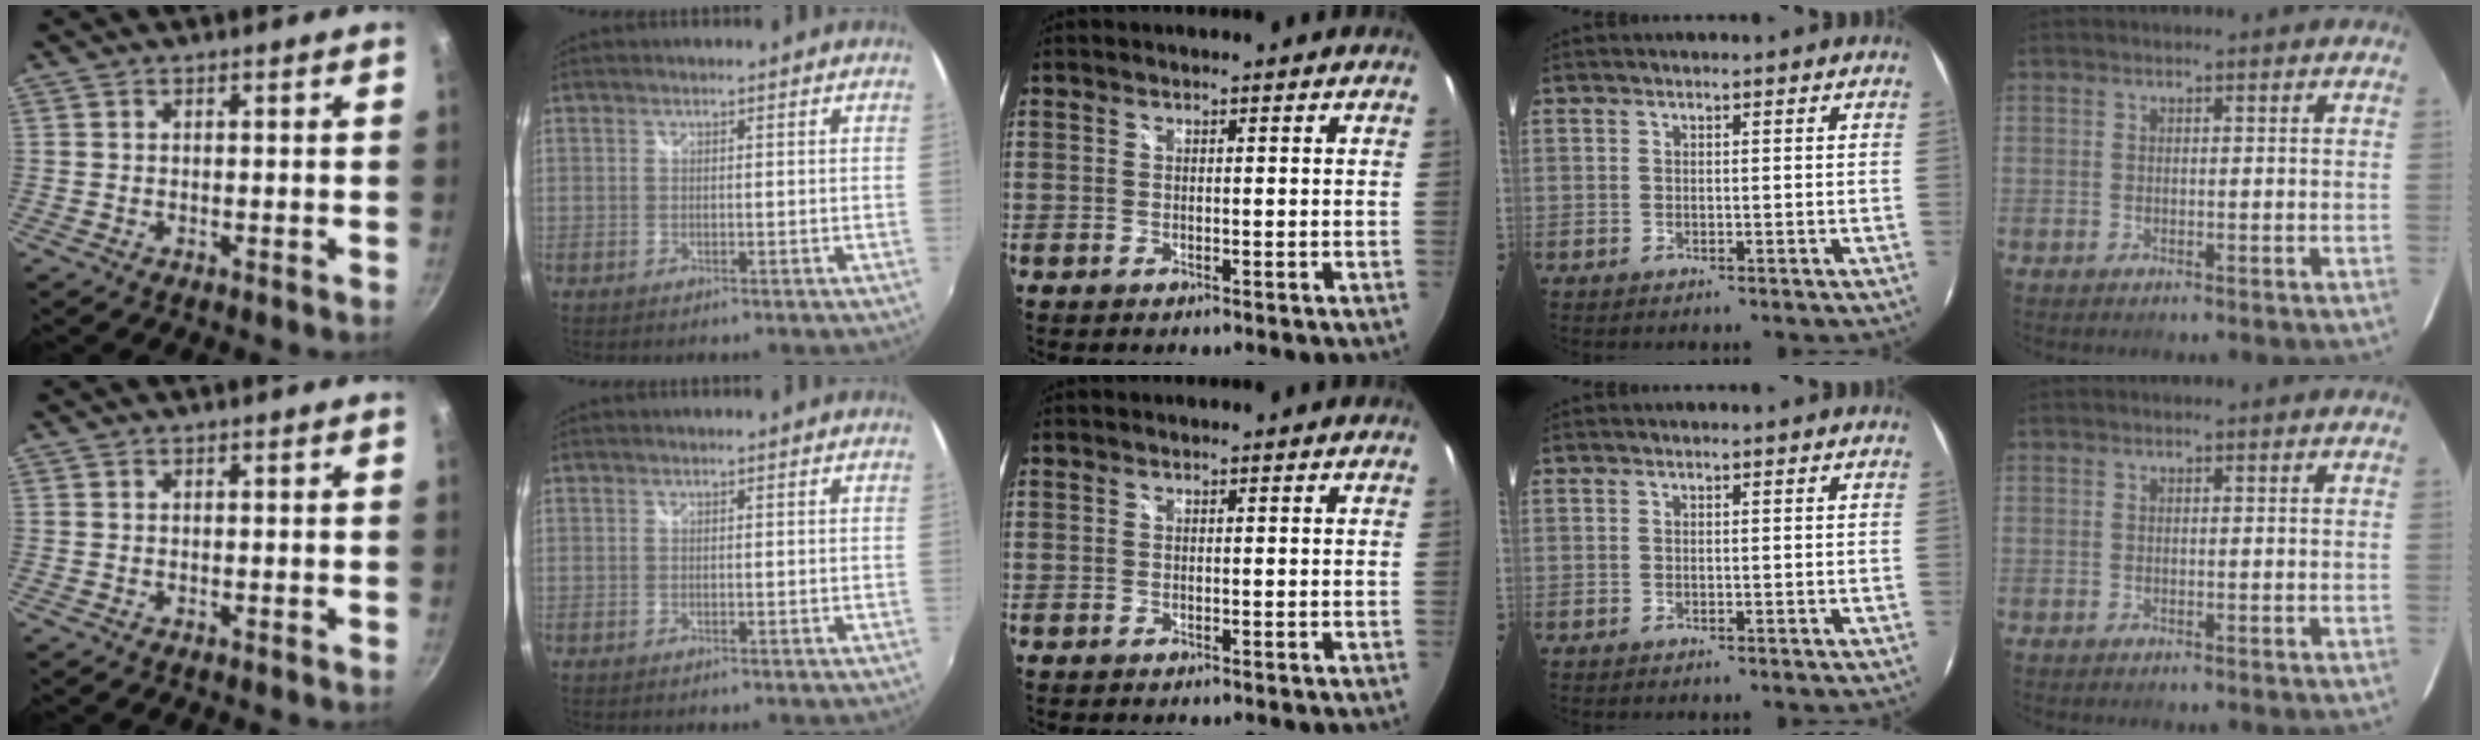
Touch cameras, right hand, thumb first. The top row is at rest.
{}